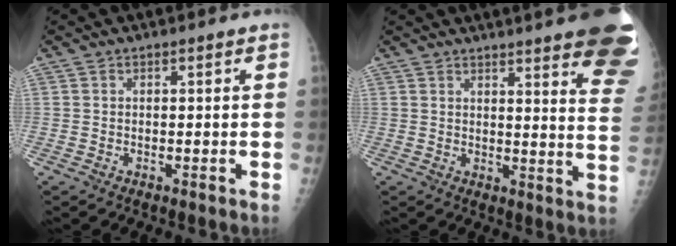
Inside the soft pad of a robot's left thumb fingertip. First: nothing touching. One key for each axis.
{"total": 21.5, "fx": 15.7, "fy": 3.4, "fz": 14.3, "tx": -0.136, "ty": -0.084, "tz": 0.172}